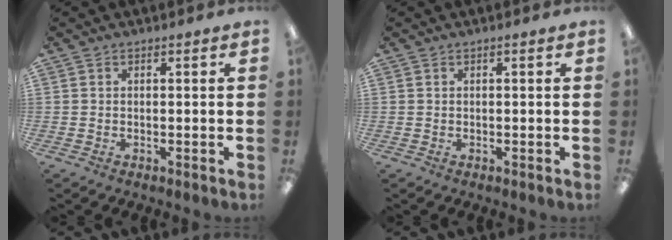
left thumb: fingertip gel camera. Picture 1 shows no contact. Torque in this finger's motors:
{"motor_torque": [-0.16, 0.16, -0.12, 0.12, 0.00]}